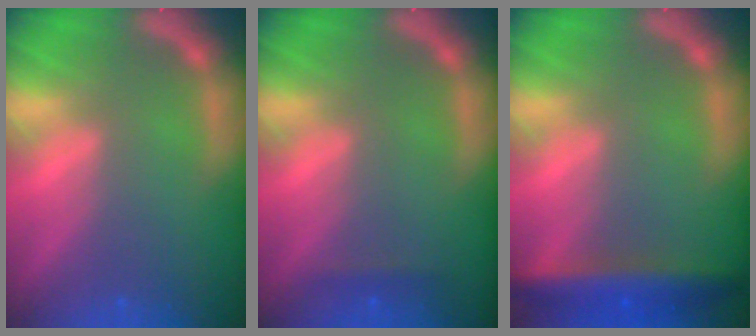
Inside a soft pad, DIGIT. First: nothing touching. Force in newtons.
{"total": 0.9}
{"total": 5.5}